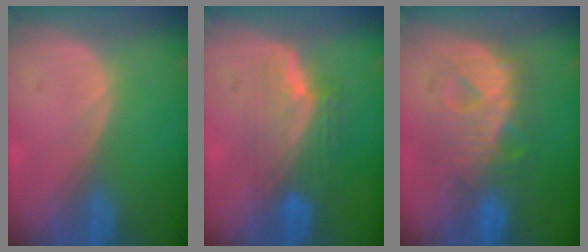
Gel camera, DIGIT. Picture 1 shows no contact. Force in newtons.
{"total": 7.5, "press": 6.9, "slide": 3.0}
{"total": 9.3, "press": 9.3, "slide": 0.3}